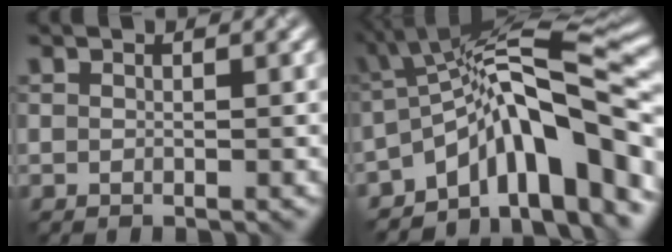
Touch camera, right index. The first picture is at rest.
{"total": 11.9, "force": [-5.6, 3.5, 9.9], "torque": [-0.131, 0.021, -0.099]}